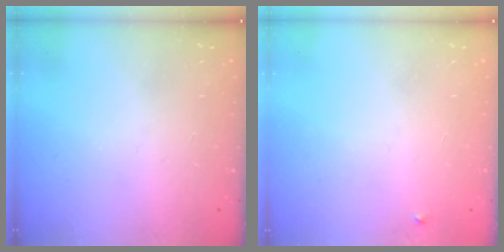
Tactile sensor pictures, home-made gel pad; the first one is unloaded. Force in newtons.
{"total": 2.7, "press": 2.7, "slide": 0.2}